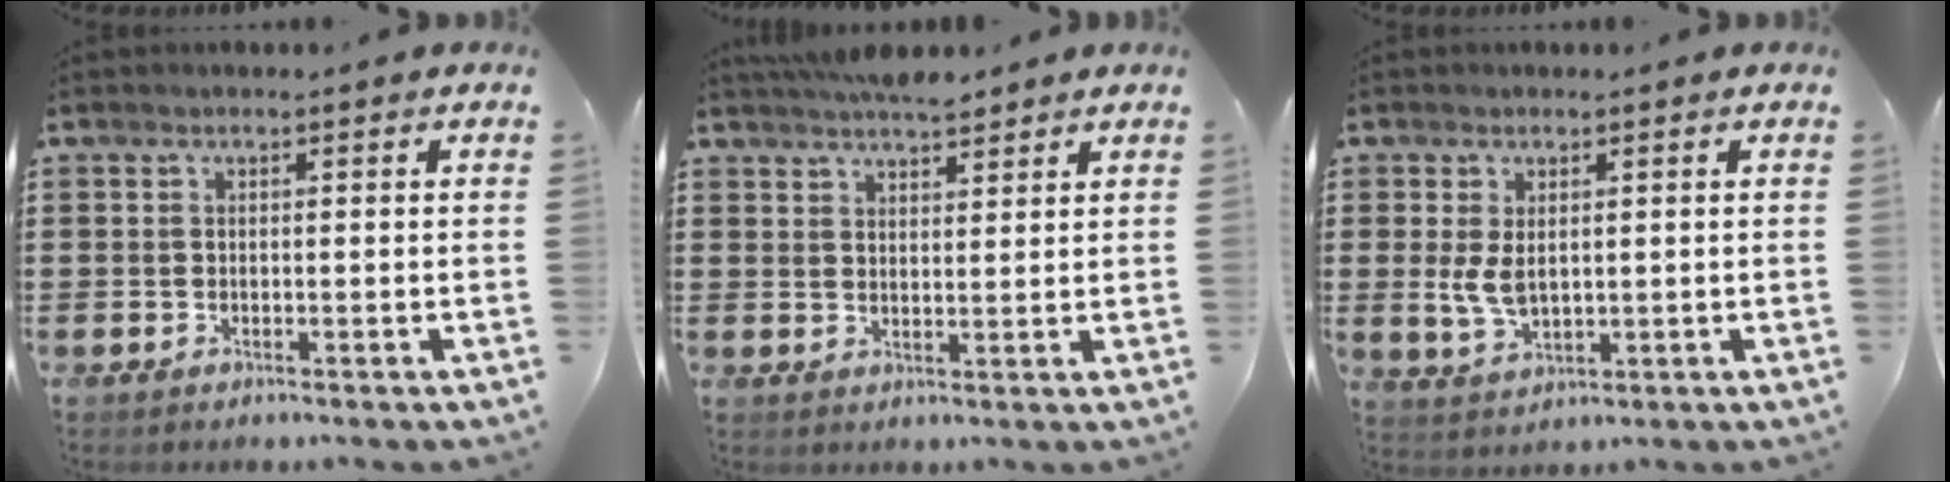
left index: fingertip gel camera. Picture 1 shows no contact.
{"total": 4.6, "force": [4.2, 0.9, 1.6], "torque": [-0.041, -0.007, 0.080]}
{"total": 4.2, "force": [0.6, 2.4, 3.3], "torque": [-0.084, -0.001, 0.007]}